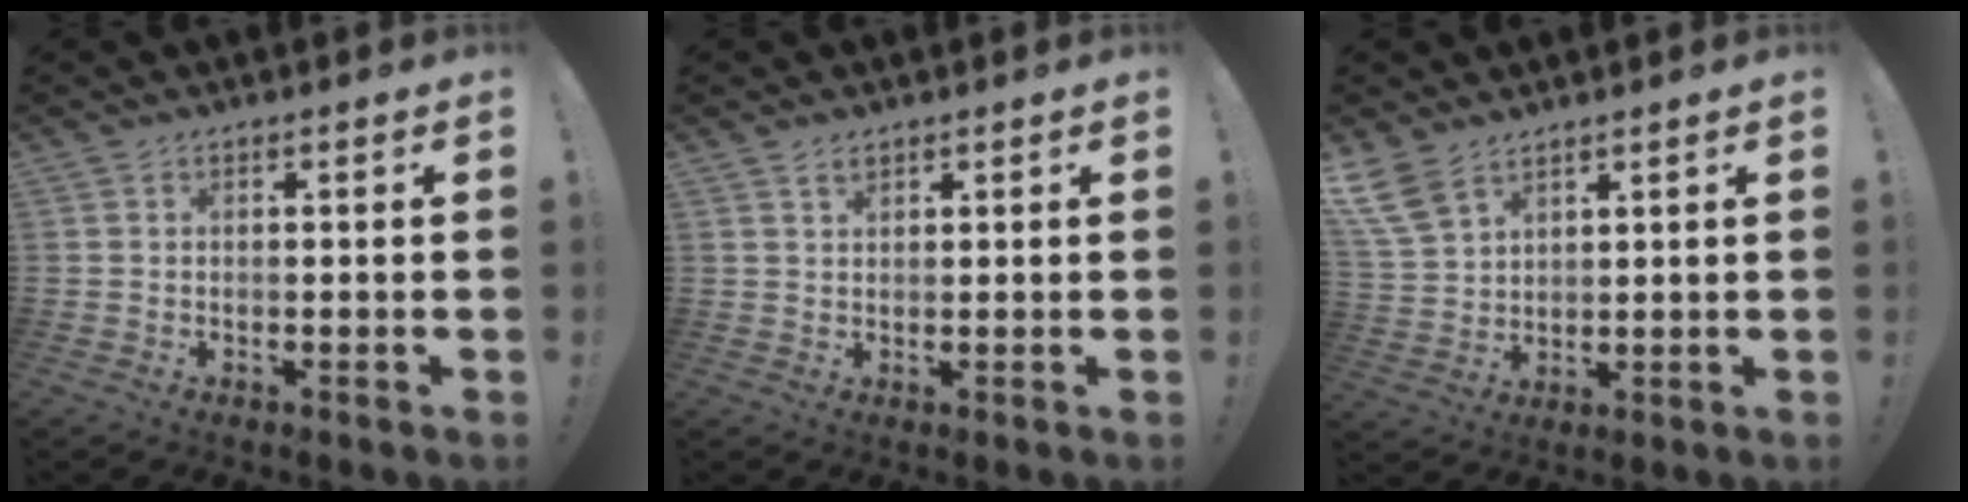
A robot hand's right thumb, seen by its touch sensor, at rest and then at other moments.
{"total": 1.8, "force": [1.3, 0.8, 0.8], "torque": [-0.005, -0.007, 0.023]}
{"total": 8.9, "force": [6.3, 4.6, 4.3], "torque": [-0.103, -0.026, 0.130]}